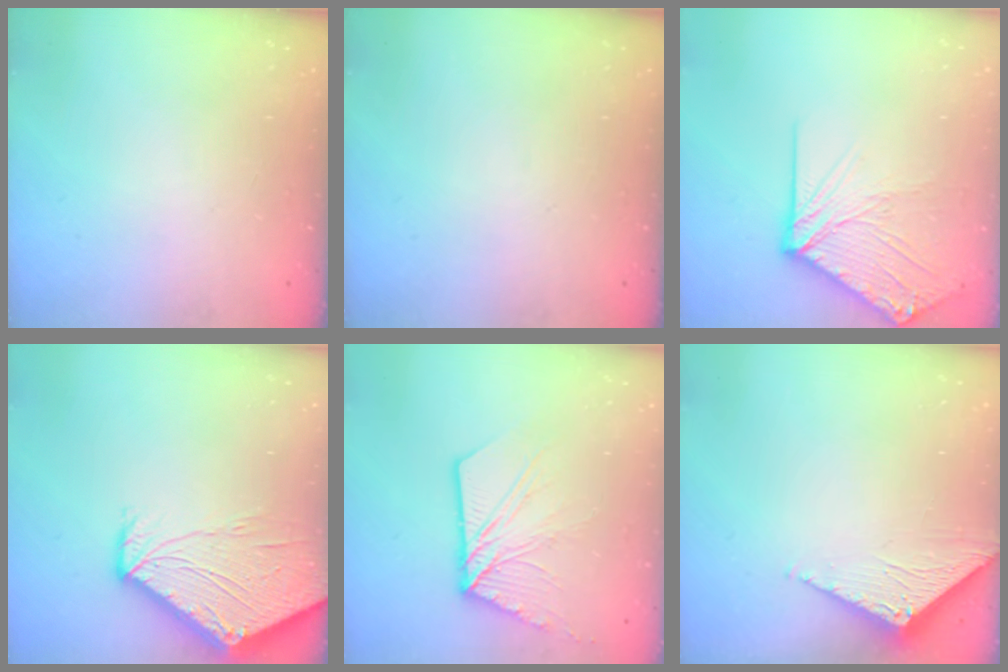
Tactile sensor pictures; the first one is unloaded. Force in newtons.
{"total": 0.0}
{"total": 12.5, "press": 12.4, "slide": 1.9}
{"total": 10.9, "press": 10.8, "slide": 1.2}
{"total": 12.9, "press": 12.8, "slide": 1.4}
{"total": 3.0, "press": 3.0, "slide": 0.2}